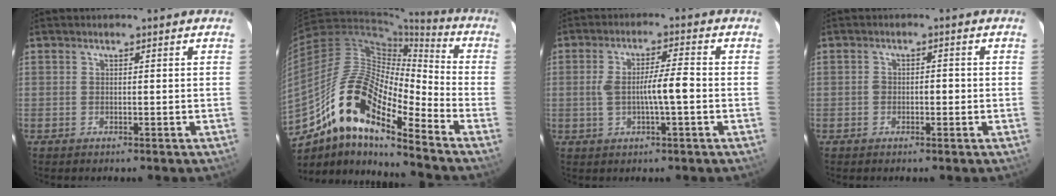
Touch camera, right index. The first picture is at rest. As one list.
[{"total": 16.4, "force": [-9.9, 4.4, 12.4], "torque": [-0.234, 0.033, -0.169]}, {"total": 6.1, "force": [-0.8, 0.5, 6.0], "torque": [-0.112, 0.008, -0.012]}, {"total": 1.8, "force": [-0.4, 1.1, 1.4], "torque": [-0.018, 0.008, -0.007]}]